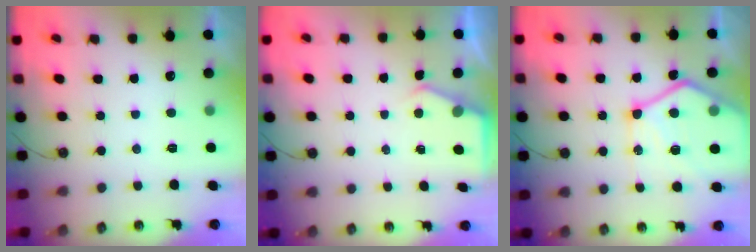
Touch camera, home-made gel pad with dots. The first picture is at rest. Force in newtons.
{"total": 2.9, "press": 2.9, "slide": 0.5}
{"total": 19.1, "press": 19.0, "slide": 2.2}